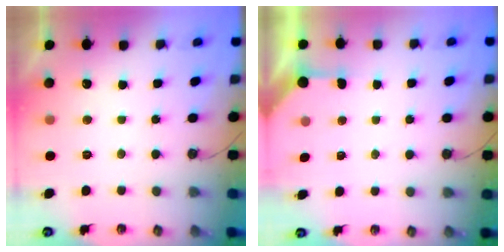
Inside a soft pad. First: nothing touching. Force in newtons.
{"total": 2.9, "press": 2.8, "slide": 0.3}